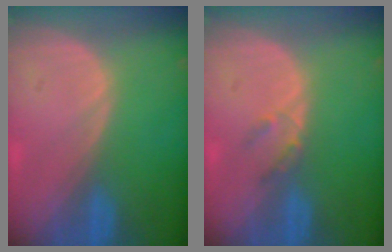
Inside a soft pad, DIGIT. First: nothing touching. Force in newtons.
{"total": 2.0, "press": 1.8, "slide": 0.9}